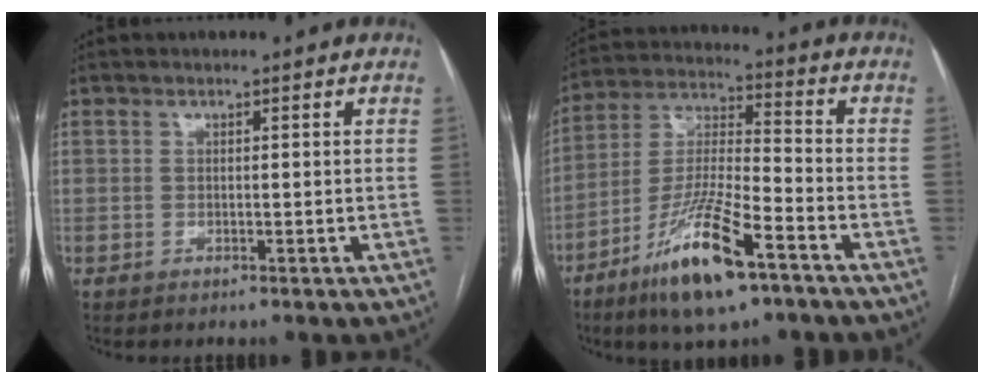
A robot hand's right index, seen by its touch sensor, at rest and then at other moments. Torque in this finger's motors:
{"motor_torque": [1.58, -0.56, 0.72, 0.21]}